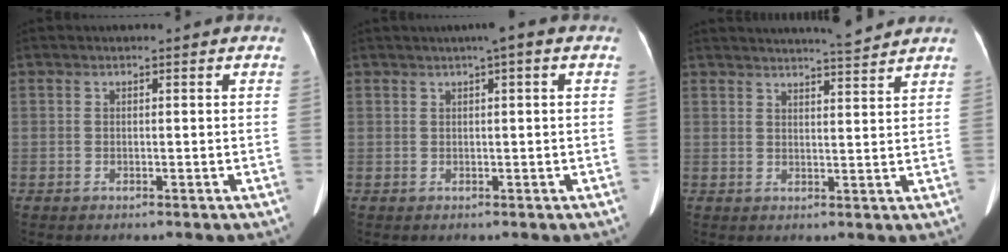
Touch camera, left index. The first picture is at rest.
{"total": 2.4, "force": [1.1, 0.0, 2.1], "torque": [-0.037, 0.009, 0.015]}
{"total": 6.2, "force": [5.9, -0.8, 1.7], "torque": [-0.030, -0.002, 0.078]}